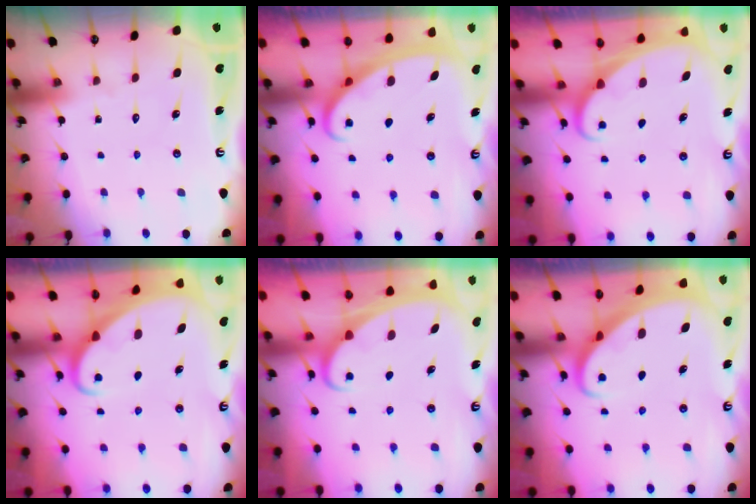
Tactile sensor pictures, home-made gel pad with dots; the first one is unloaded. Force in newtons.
{"total": 2.7, "press": 2.7, "slide": 0.4}
{"total": 1.6, "press": 1.6, "slide": 0.0}
{"total": 2.4, "press": 2.4, "slide": 0.2}
{"total": 2.0, "press": 2.0, "slide": 0.3}
{"total": 2.7, "press": 2.7, "slide": 0.3}